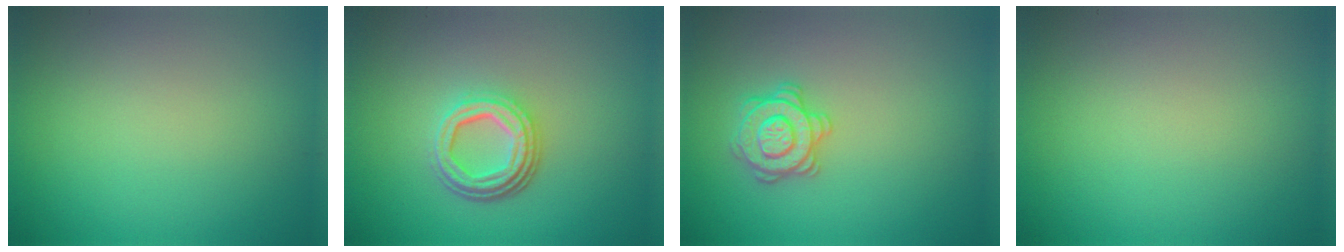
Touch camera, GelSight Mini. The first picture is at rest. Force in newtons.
{"total": 4.4, "press": 3.3, "slide": 3.0}
{"total": 2.9, "press": 2.9, "slide": 0.1}
{"total": 0.0}